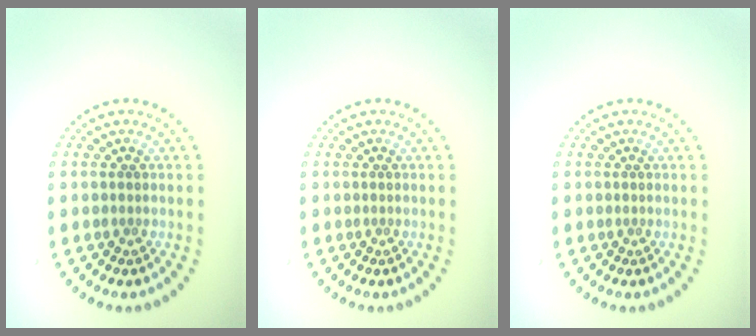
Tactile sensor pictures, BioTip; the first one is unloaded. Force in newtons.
{"total": 0.0}
{"total": 0.0}